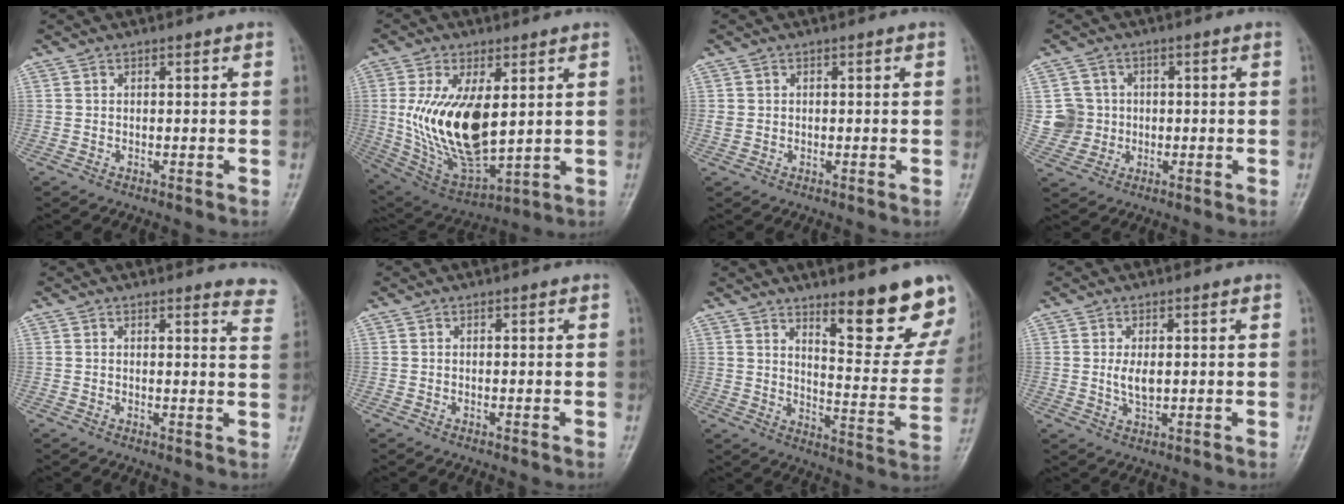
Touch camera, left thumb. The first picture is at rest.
{"total": 18.3, "force": [2.2, 9.0, 15.7], "torque": [-0.283, -0.022, 0.063]}
{"total": 1.6, "force": [0.1, 1.4, 0.7], "torque": [-0.009, 0.005, 0.007]}
{"total": 6.4, "force": [0.2, 6.2, 1.4], "torque": [-0.002, 0.007, 0.002]}
{"total": 5.5, "force": [5.3, 0.8, 0.7], "torque": [0.011, -0.042, 0.031]}
{"total": 0.0}
{"total": 16.1, "force": [11.2, 4.0, 10.8], "torque": [-0.091, -0.086, 0.163]}
{"total": 3.3, "force": [0.4, 1.7, 2.9], "torque": [-0.051, -0.008, 0.011]}